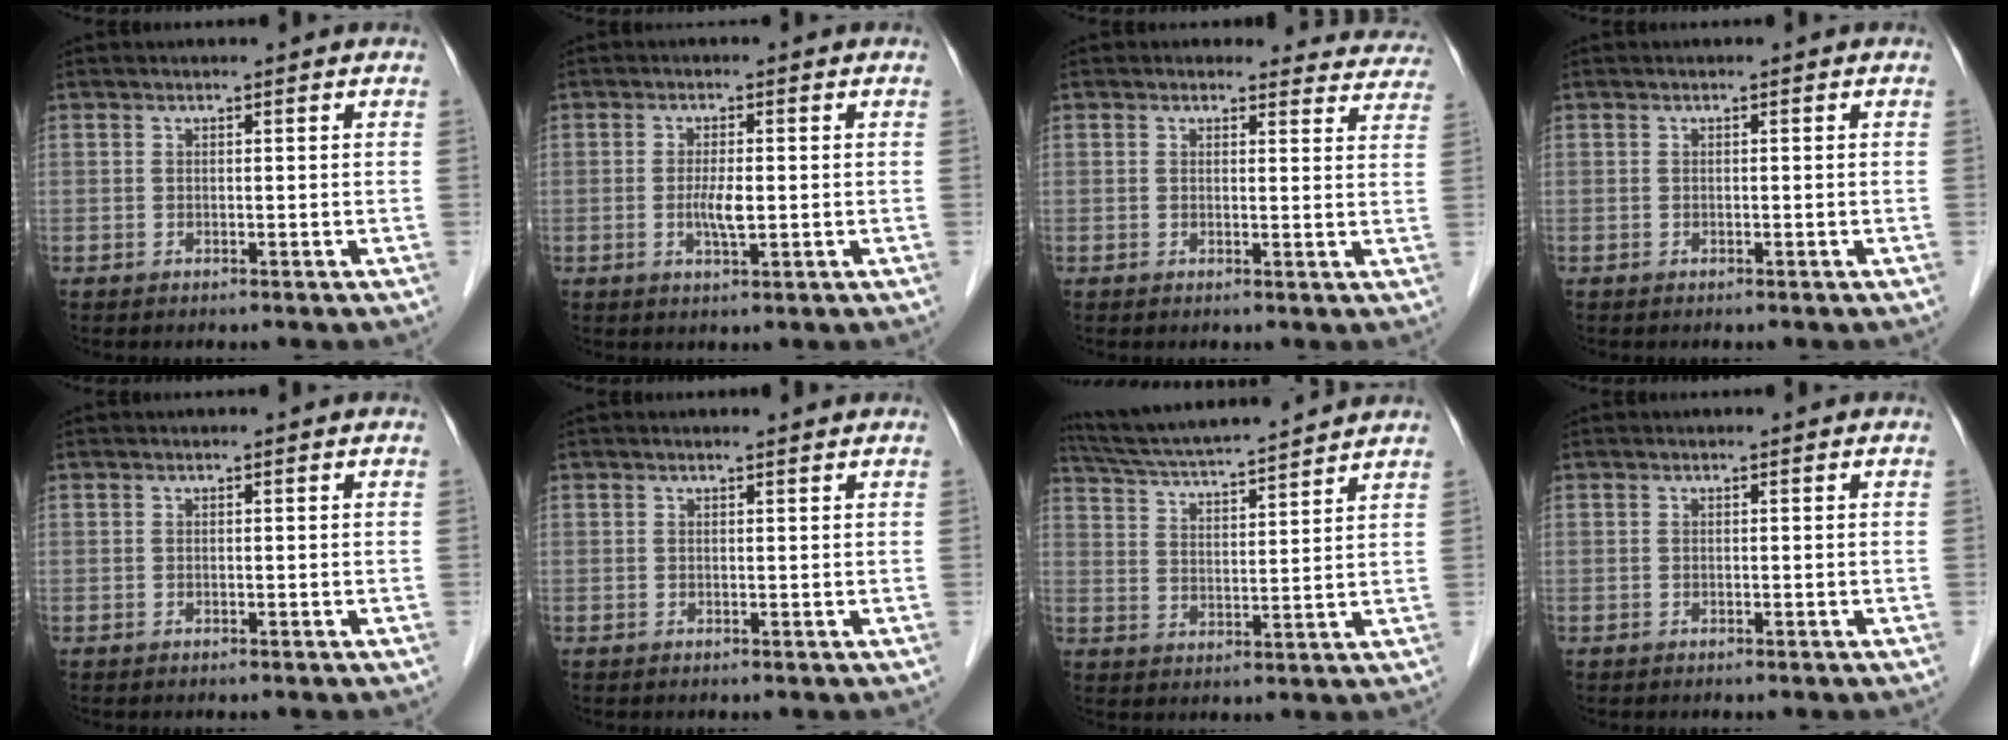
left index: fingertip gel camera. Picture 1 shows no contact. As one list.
[{"total": 3.1, "force": [-0.5, 0.6, 3.0], "torque": [-0.061, -0.007, -0.008]}, {"total": 8.0, "force": [7.4, 2.9, -0.4], "torque": [0.051, -0.015, 0.044]}, {"total": 0.0}, {"total": 0.0}, {"total": 1.0, "force": [0.9, 0.1, 0.2], "torque": [-0.007, 0.004, 0.014]}, {"total": 15.3, "force": [14.0, 0.6, 6.2], "torque": [-0.117, 0.024, 0.224]}, {"total": 0.0}]